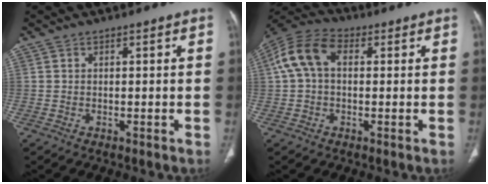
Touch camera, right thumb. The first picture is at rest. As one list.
[{"total": 9.8, "force": [1.6, 6.4, 7.3], "torque": [-0.150, 0.035, 0.023]}]